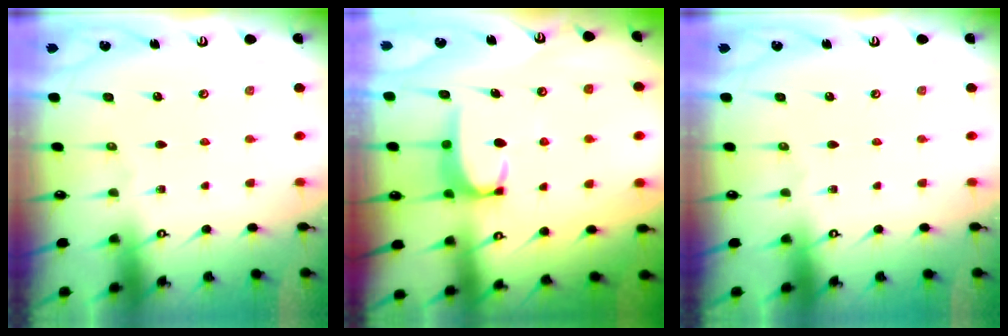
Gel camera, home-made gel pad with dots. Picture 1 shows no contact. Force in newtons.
{"total": 2.8, "press": 2.7, "slide": 0.5}
{"total": 0.0}